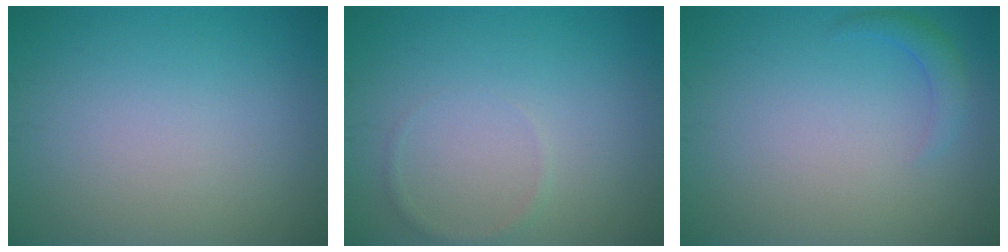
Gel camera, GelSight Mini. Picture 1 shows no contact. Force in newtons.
{"total": 0.7, "press": 0.7, "slide": 0.0}
{"total": 1.4, "press": 1.4, "slide": 0.1}